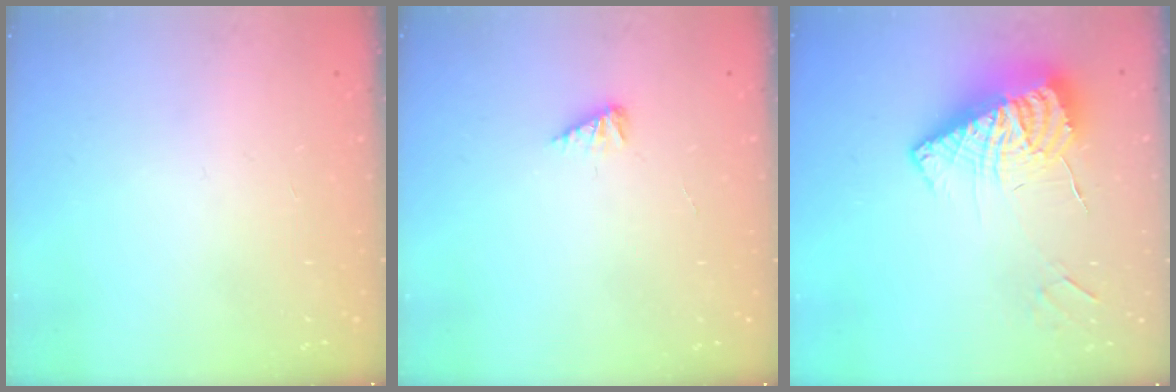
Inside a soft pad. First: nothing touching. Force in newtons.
{"total": 2.2, "press": 2.2, "slide": 0.3}
{"total": 14.5, "press": 14.4, "slide": 1.8}